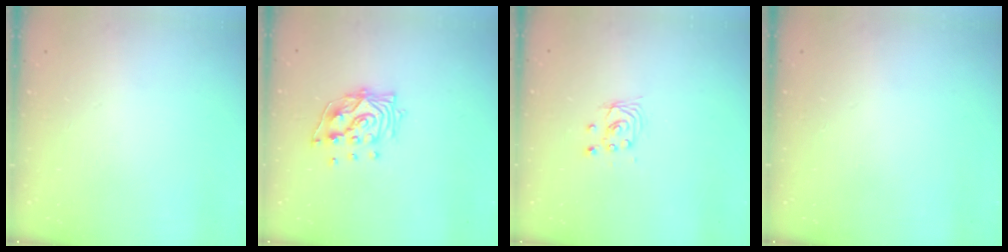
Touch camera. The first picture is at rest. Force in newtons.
{"total": 11.7, "press": 11.6, "slide": 1.4}
{"total": 2.9, "press": 2.9, "slide": 0.2}
{"total": 0.0}